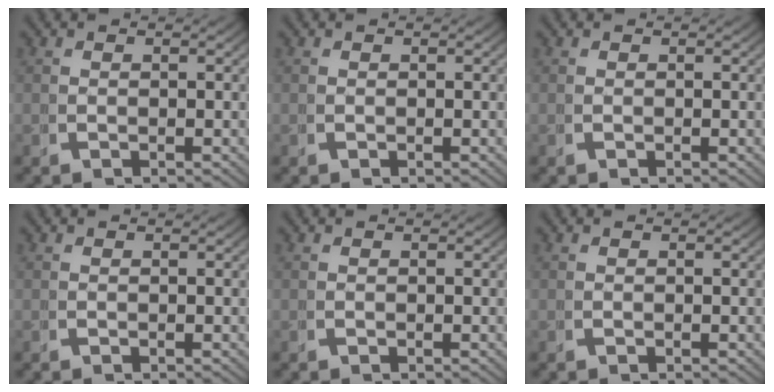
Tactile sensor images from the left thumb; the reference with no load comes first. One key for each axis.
{"total": 0.0}
{"total": 0.0}
{"total": 0.0}
{"total": 0.0}
{"total": 0.0}